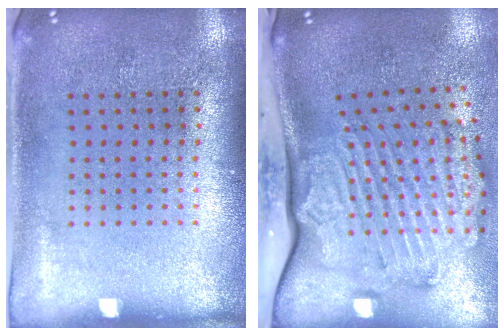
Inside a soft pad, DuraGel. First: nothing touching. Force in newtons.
{"total": 3.6, "press": 2.5, "slide": 2.6}